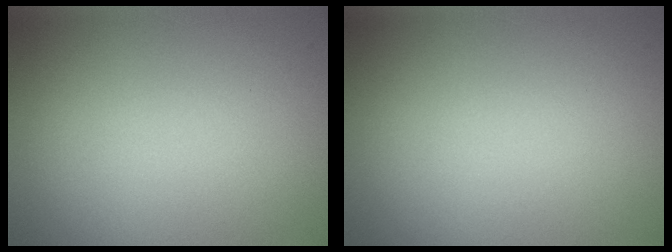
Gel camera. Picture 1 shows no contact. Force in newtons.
{"total": 0.0}